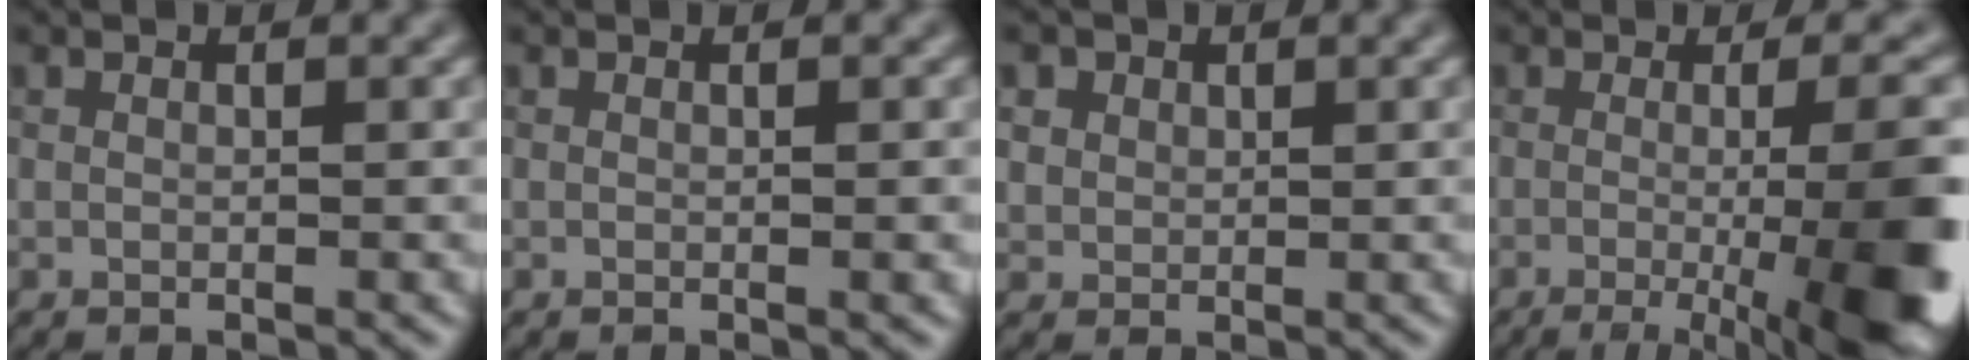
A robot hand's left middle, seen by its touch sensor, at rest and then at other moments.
{"total": 0.9, "force": [0.1, 0.4, 0.9], "torque": [-0.003, 0.001, -0.006]}
{"total": 2.1, "force": [1.3, 1.6, 0.4], "torque": [-0.032, 0.003, 0.040]}
{"total": 13.1, "force": [-2.7, 3.3, 12.3], "torque": [-0.121, -0.001, -0.015]}